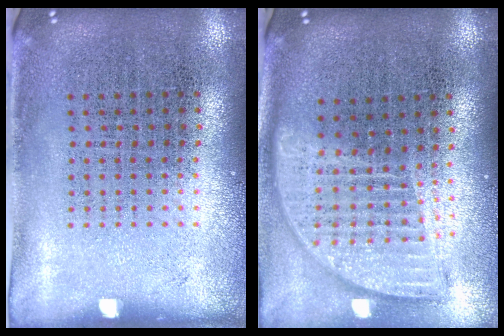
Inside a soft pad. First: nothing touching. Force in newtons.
{"total": 1.9, "press": 1.5, "slide": 1.1}